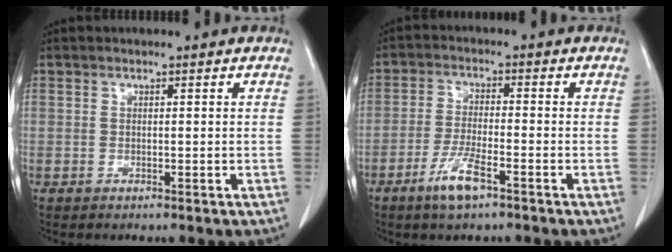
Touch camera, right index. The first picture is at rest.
{"total": 5.8, "force": [-3.4, 0.9, 4.5], "torque": [-0.091, -0.004, -0.062]}